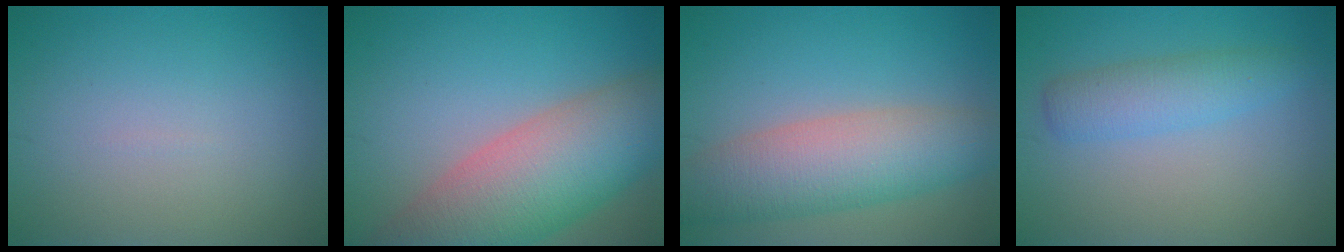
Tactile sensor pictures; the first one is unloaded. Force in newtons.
{"total": 10.8, "press": 10.8, "slide": 0.5}
{"total": 7.5, "press": 7.5, "slide": 0.4}
{"total": 3.2, "press": 3.2, "slide": 0.1}